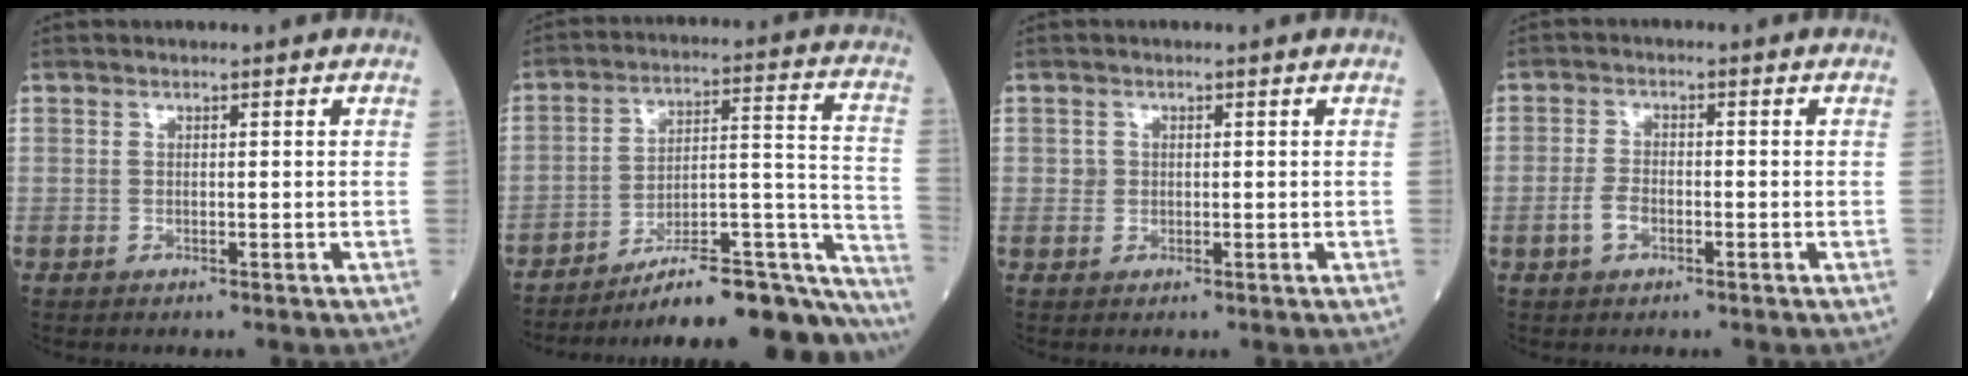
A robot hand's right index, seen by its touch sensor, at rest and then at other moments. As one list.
[{"total": 25.7, "force": [-22.9, 2.4, 11.4], "torque": [-0.077, 0.031, -0.325]}, {"total": 1.3, "force": [0.2, 1.3, 0.3], "torque": [-0.004, 0.000, 0.004]}, {"total": 2.8, "force": [-1.2, 1.5, 2.1], "torque": [-0.047, 0.004, -0.023]}]